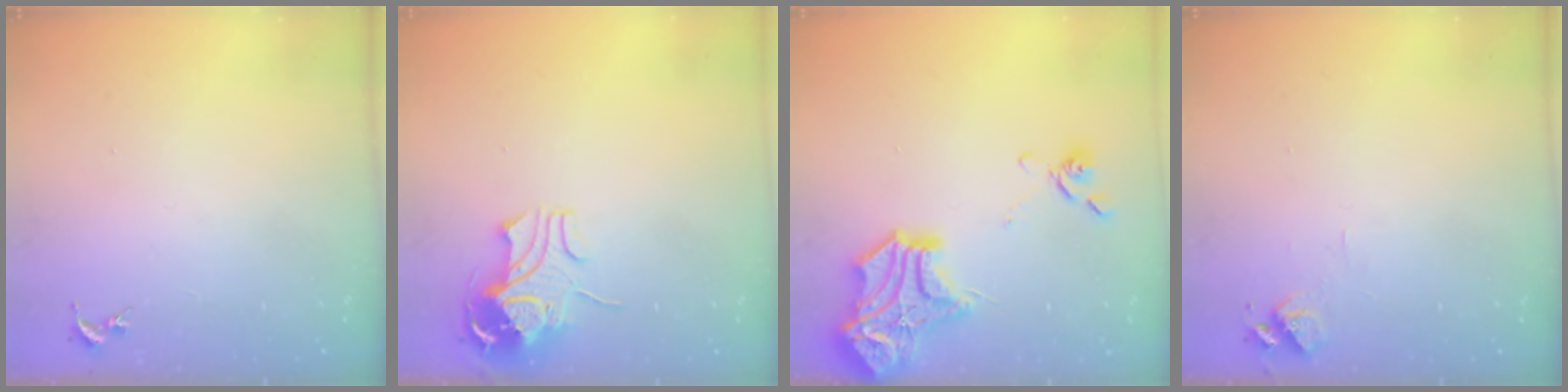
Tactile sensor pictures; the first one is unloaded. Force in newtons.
{"total": 9.8, "press": 9.7, "slide": 1.2}
{"total": 19.5, "press": 19.4, "slide": 2.1}
{"total": 6.4, "press": 6.4, "slide": 0.8}